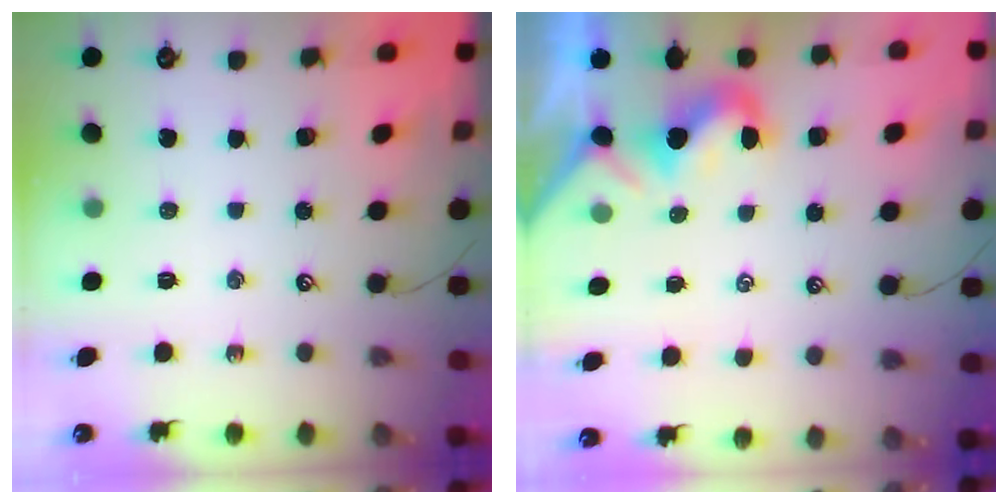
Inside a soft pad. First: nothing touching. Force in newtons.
{"total": 0.7, "press": 0.7, "slide": 0.3}